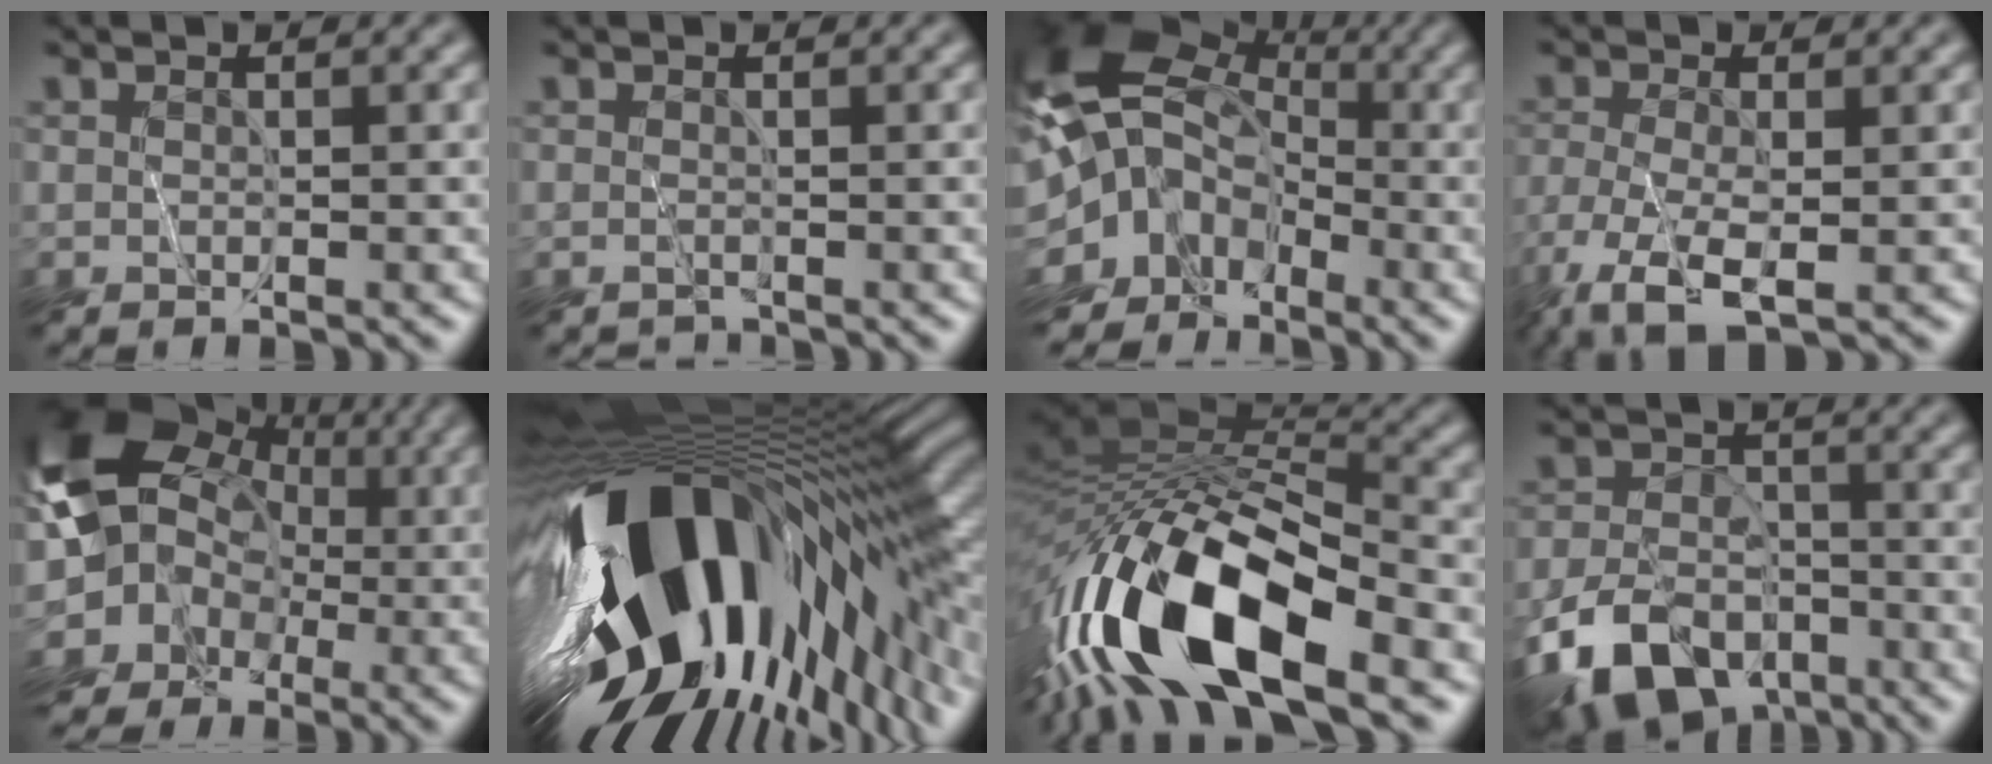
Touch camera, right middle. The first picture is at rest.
{"total": 0.6, "force": [-0.5, 0.1, -0.2], "torque": [0.003, -0.006, -0.012]}
{"total": 11.3, "force": [-3.1, 9.3, 5.6], "torque": [-0.102, -0.007, -0.071]}
{"total": 5.7, "force": [-3.3, 2.1, 4.1], "torque": [-0.103, -0.018, -0.062]}
{"total": 11.6, "force": [-0.4, 10.4, 5.0], "torque": [-0.103, -0.006, -0.039]}
{"total": 18.0, "force": [-4.1, 8.4, 15.5], "torque": [-0.288, -0.053, -0.050]}
{"total": 16.1, "force": [-6.6, 6.3, 13.3], "torque": [-0.258, 0.003, -0.117]}
{"total": 9.0, "force": [-5.9, 5.1, 4.5], "torque": [-0.096, -0.017, -0.117]}